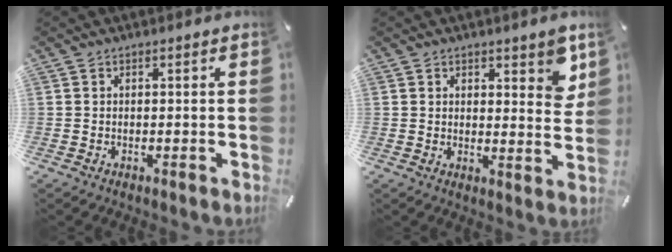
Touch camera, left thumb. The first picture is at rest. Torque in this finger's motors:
{"motor_torque": [0.46, -0.27, 0.29, 0.03, 0.00]}